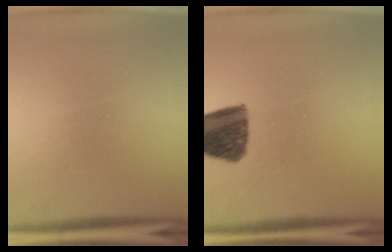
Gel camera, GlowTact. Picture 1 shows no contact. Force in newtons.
{"total": 11.2}